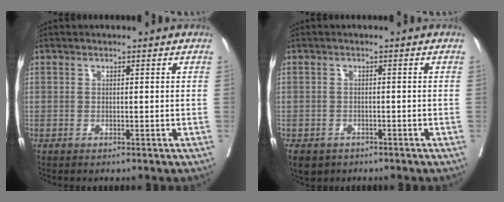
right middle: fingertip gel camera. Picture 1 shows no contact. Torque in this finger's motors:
{"motor_torque": [0.83, -0.88, 0.08, 0.05]}